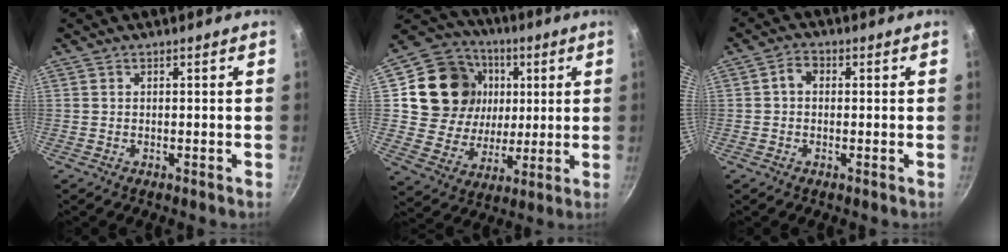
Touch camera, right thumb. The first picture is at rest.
{"total": 19.8, "force": [4.3, 17.1, 9.0], "torque": [-0.146, 0.006, 0.079]}
{"total": 2.8, "force": [0.1, 2.2, 1.7], "torque": [-0.025, 0.008, -0.005]}